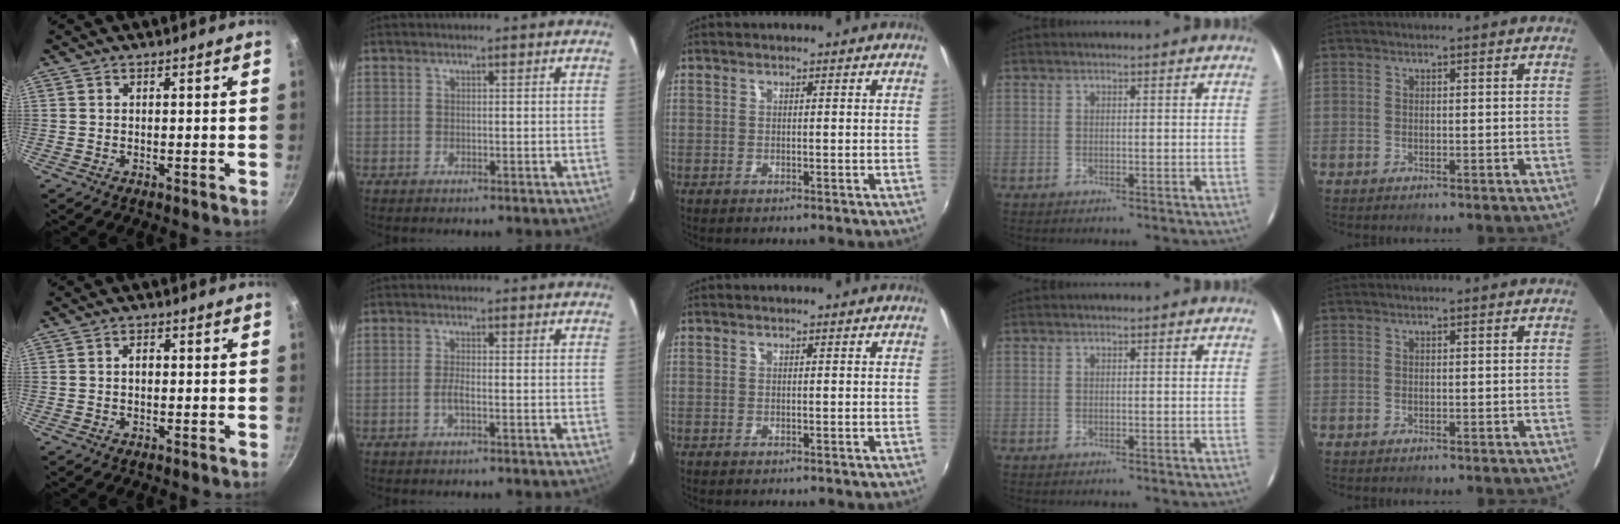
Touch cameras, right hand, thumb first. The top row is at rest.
{"thumb": {"total": 1.8, "force": [0.1, 1.2, 1.4], "torque": [-0.019, 0.008, 0.000]}, "index": {"total": 2.1, "force": [-0.9, 0.3, 1.9], "torque": [-0.039, 0.000, -0.019]}}